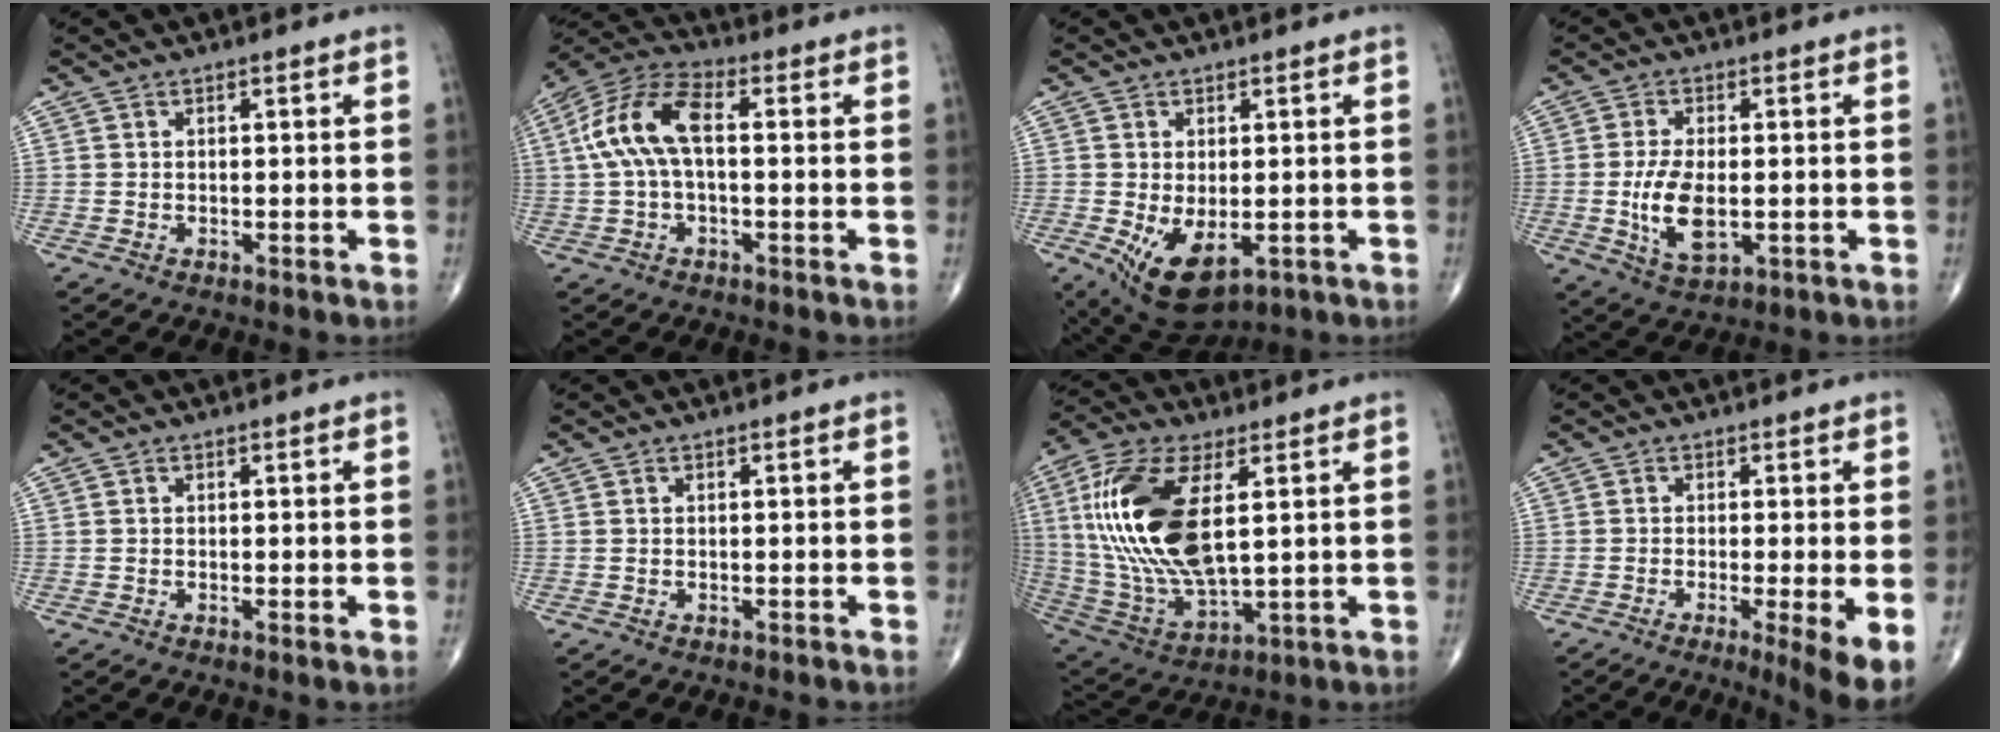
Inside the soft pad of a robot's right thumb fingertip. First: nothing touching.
{"total": 11.6, "force": [0.9, 5.4, 10.2], "torque": [-0.222, 0.037, 0.009]}
{"total": 9.0, "force": [-2.4, 4.9, 7.2], "torque": [-0.114, -0.011, -0.021]}
{"total": 8.7, "force": [-1.1, 4.2, 7.5], "torque": [-0.142, -0.009, -0.016]}
{"total": 0.5, "force": [0.0, 0.0, 0.5], "torque": [-0.011, -0.003, -0.002]}
{"total": 0.0}
{"total": 22.0, "force": [4.3, 9.9, 19.2], "torque": [-0.406, -0.022, 0.084]}
{"total": 7.0, "force": [-2.2, 0.6, 6.6], "torque": [-0.103, -0.020, -0.039]}